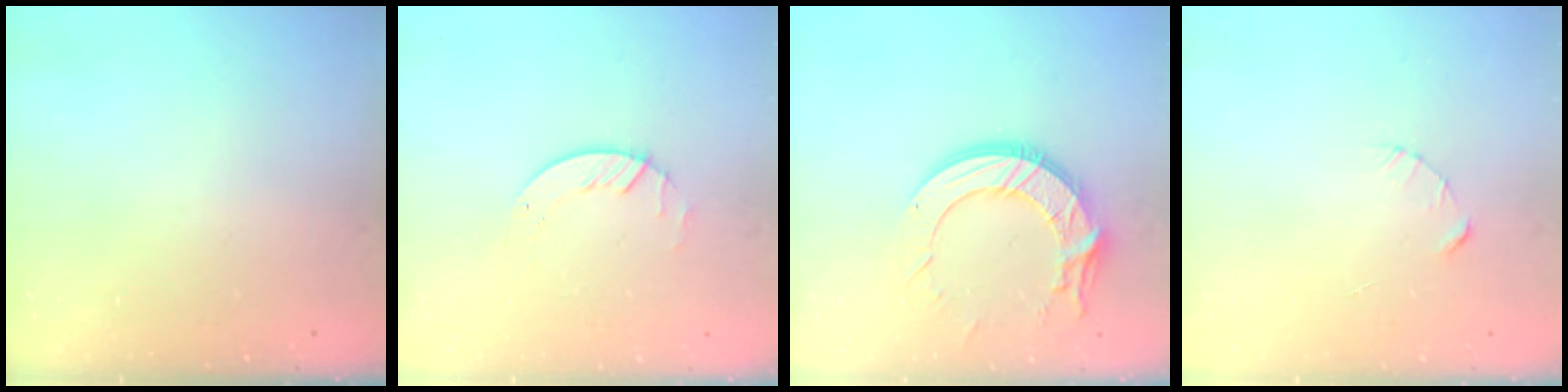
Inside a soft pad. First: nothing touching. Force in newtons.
{"total": 2.6, "press": 2.6, "slide": 0.3}
{"total": 15.3, "press": 15.2, "slide": 1.5}
{"total": 2.3, "press": 2.3, "slide": 0.3}